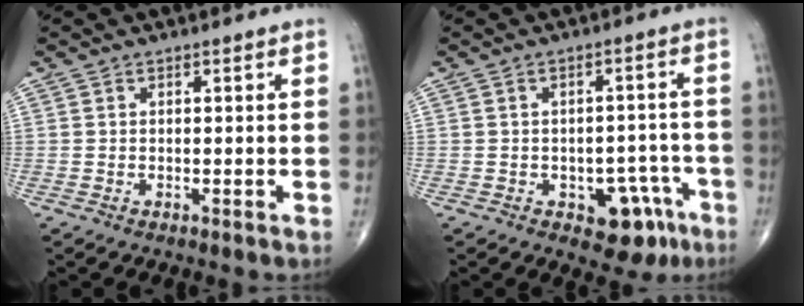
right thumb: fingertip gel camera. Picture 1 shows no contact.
{"total": 8.5, "force": [-4.3, 5.0, 5.4], "torque": [-0.026, 0.033, -0.048]}